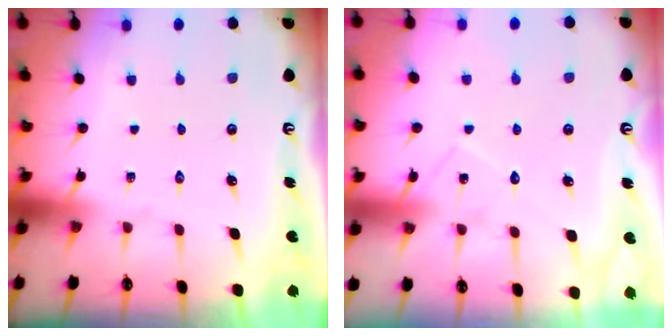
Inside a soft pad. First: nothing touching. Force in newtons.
{"total": 9.1, "press": 9.1, "slide": 0.6}